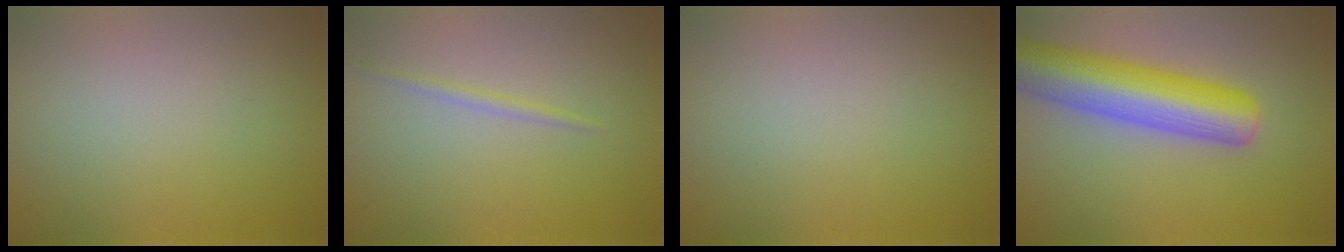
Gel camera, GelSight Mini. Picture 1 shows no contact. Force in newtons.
{"total": 0.8, "press": 0.8, "slide": 0.0}
{"total": 0.0}
{"total": 8.4, "press": 8.4, "slide": 0.3}